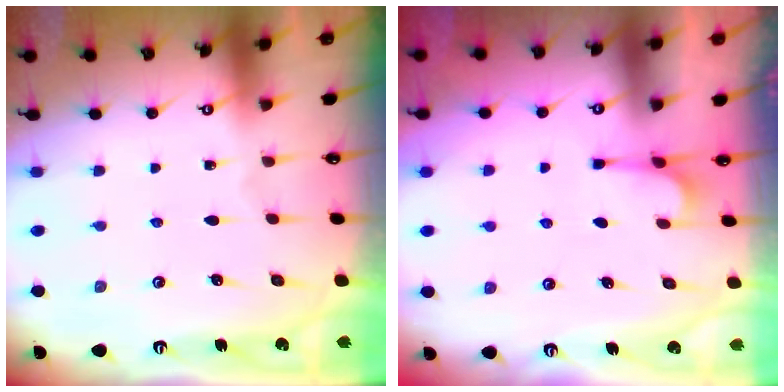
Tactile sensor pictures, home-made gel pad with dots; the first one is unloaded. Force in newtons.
{"total": 2.8, "press": 2.7, "slide": 0.8}